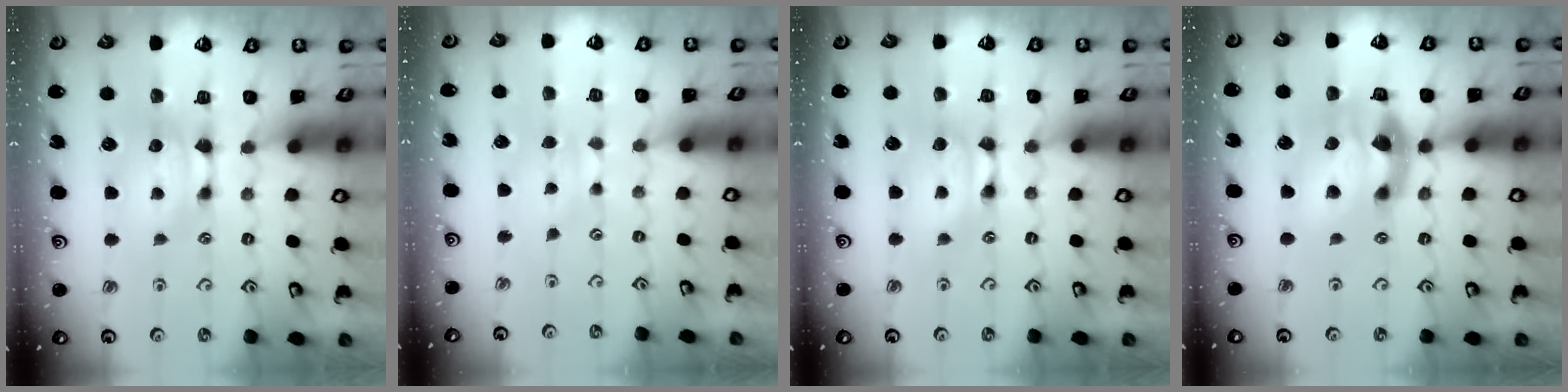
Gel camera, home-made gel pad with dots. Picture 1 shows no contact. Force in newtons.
{"total": 2.7, "press": 2.7, "slide": 0.5}
{"total": 1.6, "press": 1.6, "slide": 0.2}
{"total": 5.8, "press": 5.5, "slide": 2.1}